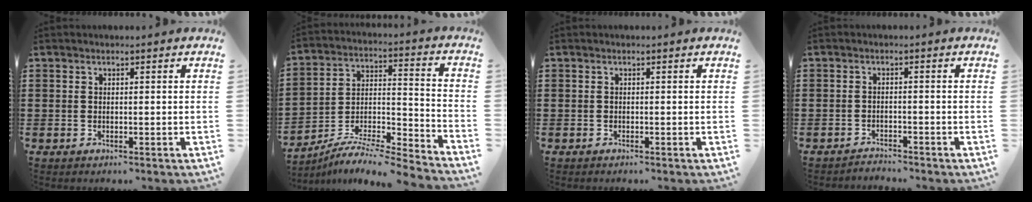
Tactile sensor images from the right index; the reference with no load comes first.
{"total": 7.4, "force": [-6.9, 0.3, 2.4], "torque": [-0.032, 0.004, -0.138]}
{"total": 0.0}
{"total": 1.7, "force": [-1.7, 0.1, -0.2], "torque": [-0.002, 0.003, -0.037]}